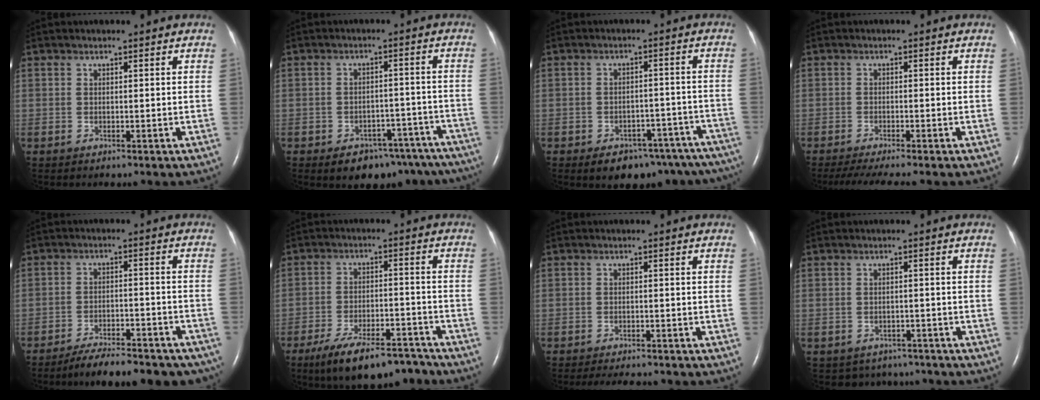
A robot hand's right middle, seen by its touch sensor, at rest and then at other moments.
{"total": 13.7, "force": [-11.4, 6.7, 3.8], "torque": [-0.023, 0.033, -0.128]}
{"total": 15.0, "force": [-12.0, 7.4, 5.1], "torque": [-0.036, 0.031, -0.131]}
{"total": 6.3, "force": [-5.2, -0.2, 3.5], "torque": [-0.053, -0.017, -0.084]}
{"total": 14.6, "force": [-12.9, 3.5, 5.8], "torque": [-0.074, 0.004, -0.170]}
{"total": 12.6, "force": [-10.1, 3.7, 6.6], "torque": [-0.109, 0.000, -0.163]}
{"total": 5.8, "force": [-5.1, 1.3, 2.4], "torque": [-0.032, -0.007, -0.069]}
{"total": 5.2, "force": [-4.4, 2.7, -0.1], "torque": [0.005, 0.011, -0.050]}